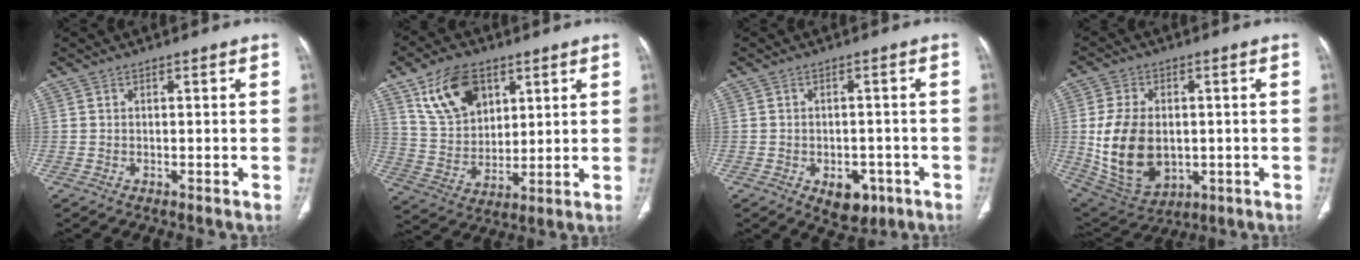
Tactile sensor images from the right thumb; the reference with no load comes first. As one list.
[{"total": 13.8, "force": [7.1, 8.8, 7.9], "torque": [-0.119, -0.025, 0.145]}, {"total": 6.3, "force": [-2.8, 4.1, 3.9], "torque": [-0.029, 0.011, -0.028]}, {"total": 15.8, "force": [-0.7, 10.7, 11.5], "torque": [-0.204, -0.005, 0.015]}]